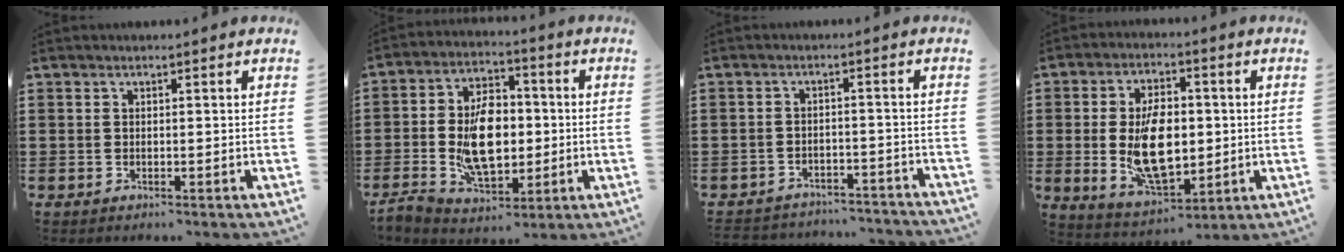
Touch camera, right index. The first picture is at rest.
{"total": 10.8, "force": [-0.8, 6.6, 8.5], "torque": [-0.172, 0.009, -0.013]}
{"total": 2.8, "force": [-2.8, 0.4, 0.0], "torque": [-0.005, 0.003, -0.060]}
{"total": 11.4, "force": [-0.4, 6.3, 9.5], "torque": [-0.172, -0.003, -0.008]}